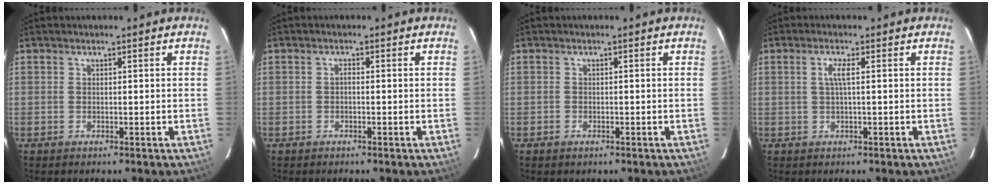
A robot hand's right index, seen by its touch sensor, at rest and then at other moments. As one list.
[{"total": 0.7, "force": [-0.3, 0.3, 0.5], "torque": [-0.008, 0.005, -0.007]}, {"total": 1.0, "force": [-0.6, 0.7, 0.3], "torque": [-0.006, 0.000, -0.007]}, {"total": 2.1, "force": [0.3, -0.2, 2.1], "torque": [-0.041, 0.001, 0.003]}]